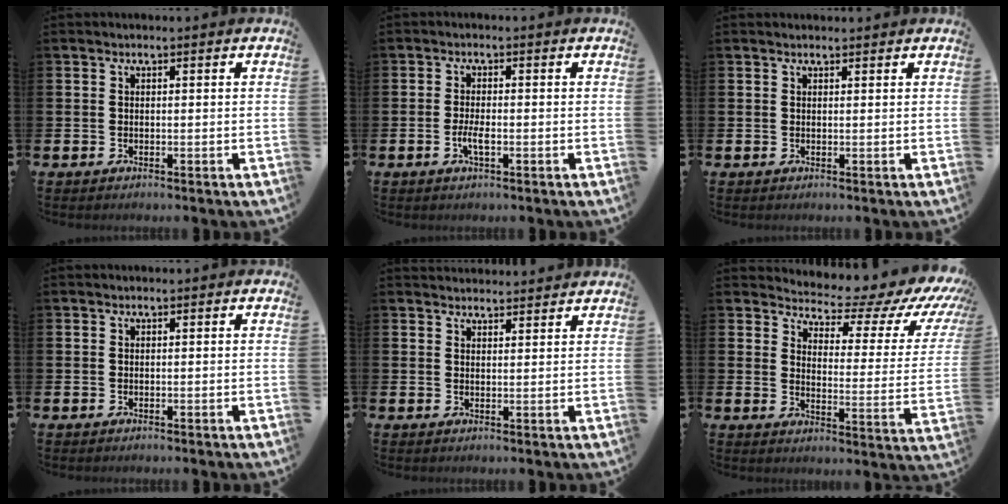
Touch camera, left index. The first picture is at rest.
{"total": 2.3, "force": [-0.7, 0.7, 2.1], "torque": [-0.041, 0.002, -0.011]}
{"total": 0.5, "force": [0.5, 0.1, 0.0], "torque": [0.009, -0.003, 0.008]}
{"total": 0.0}
{"total": 2.5, "force": [2.4, 0.4, -0.1], "torque": [0.006, -0.016, 0.042]}
{"total": 5.5, "force": [4.9, 1.7, 1.6], "torque": [-0.040, -0.050, 0.074]}